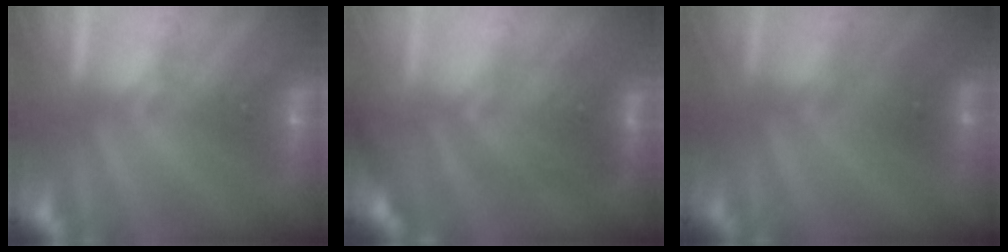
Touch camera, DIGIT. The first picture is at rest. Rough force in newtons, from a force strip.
{"total": 2.3}
{"total": 3.6}